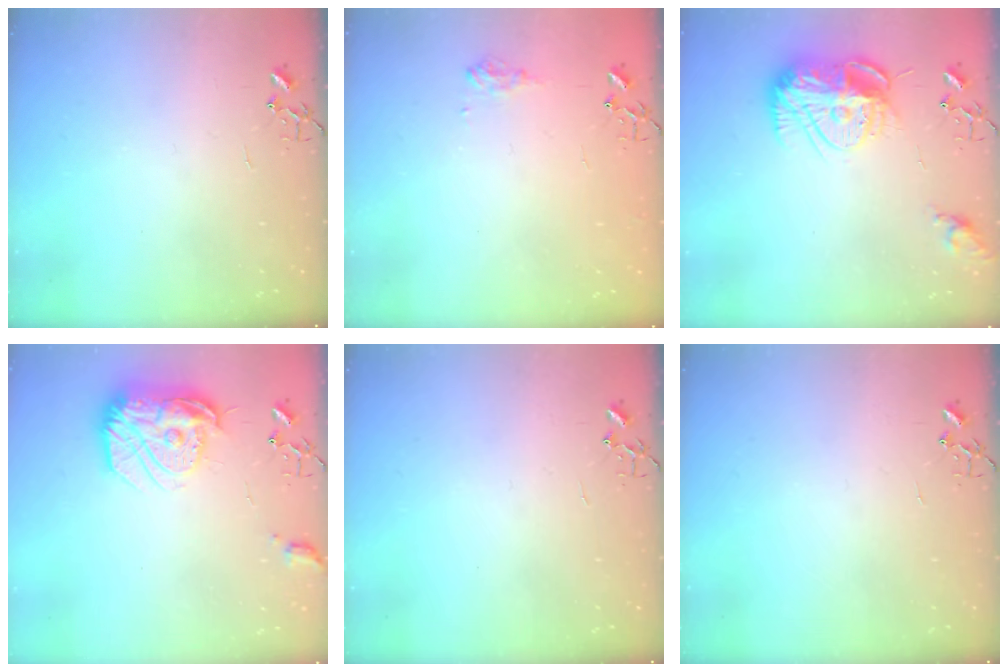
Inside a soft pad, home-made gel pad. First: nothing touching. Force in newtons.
{"total": 6.9, "press": 6.8, "slide": 1.0}
{"total": 15.7, "press": 15.7, "slide": 1.0}
{"total": 17.7, "press": 17.6, "slide": 1.4}
{"total": 0.0}
{"total": 0.0}